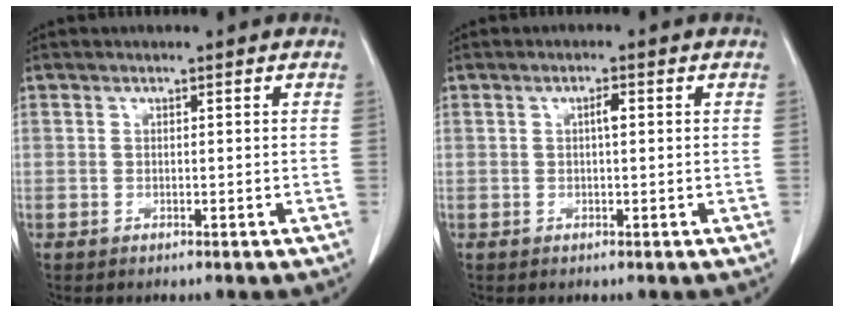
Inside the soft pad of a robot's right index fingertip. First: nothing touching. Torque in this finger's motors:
{"motor_torque": [0.29, -0.14, 0.00, 0.02]}